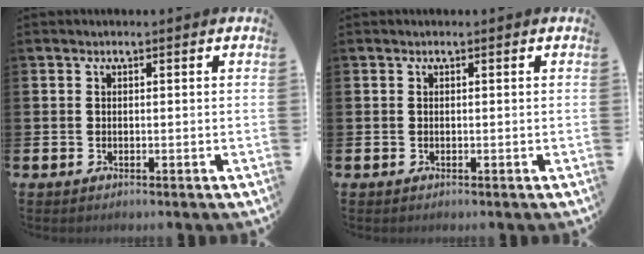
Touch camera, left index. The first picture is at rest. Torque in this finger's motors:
{"motor_torque": [0.01, 0.01, 0.00, 0.00]}